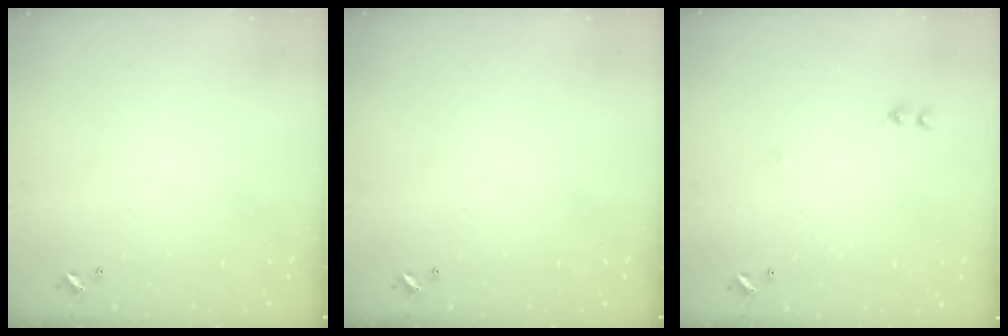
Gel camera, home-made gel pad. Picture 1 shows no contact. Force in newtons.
{"total": 0.0}
{"total": 1.7, "press": 1.6, "slide": 0.6}